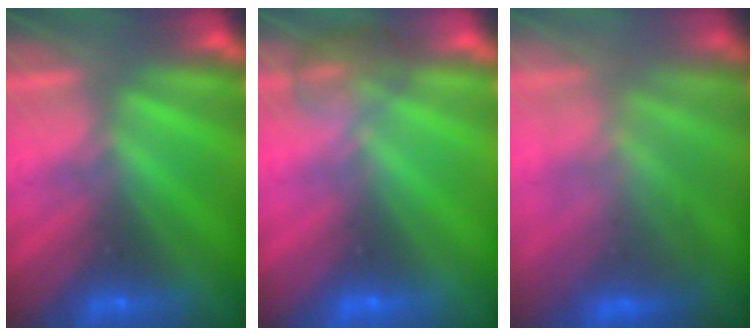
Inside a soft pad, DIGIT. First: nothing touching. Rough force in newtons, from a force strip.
{"total": 3.6}
{"total": 3.8}